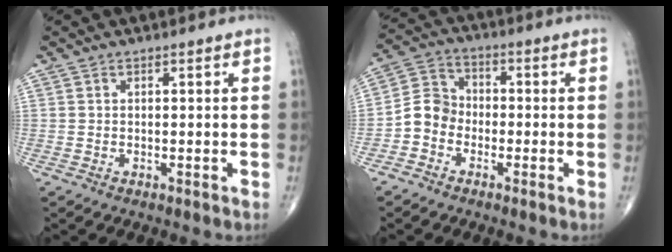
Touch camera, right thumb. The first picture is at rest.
{"total": 6.3, "force": [-2.4, 5.3, 2.4], "torque": [-0.024, 0.026, -0.060]}